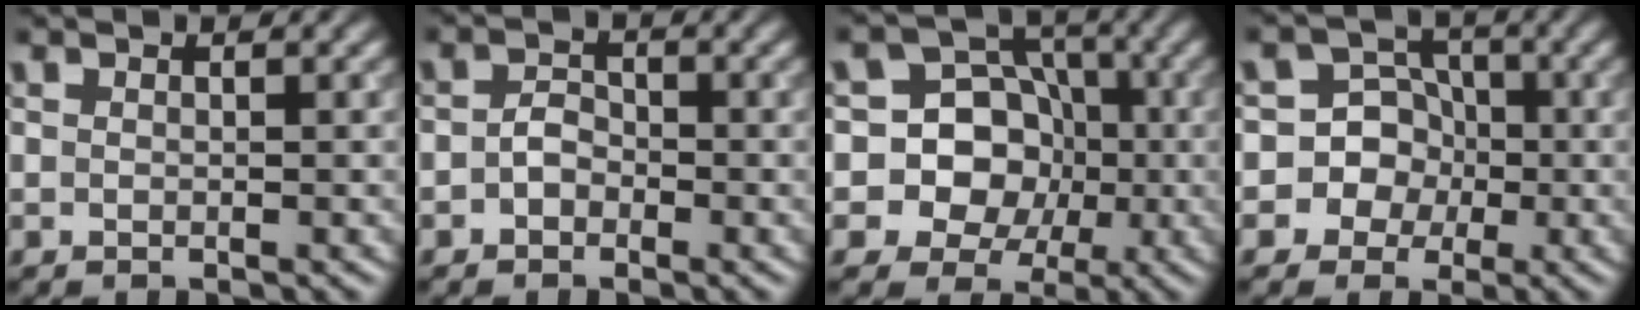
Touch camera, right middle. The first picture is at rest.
{"total": 1.7, "force": [-0.7, 1.3, 1.0], "torque": [-0.019, 0.004, -0.016]}
{"total": 11.7, "force": [-1.8, 10.8, 4.0], "torque": [-0.076, 0.029, -0.057]}
{"total": 8.7, "force": [-2.2, 8.3, 1.5], "torque": [-0.025, 0.018, -0.064]}